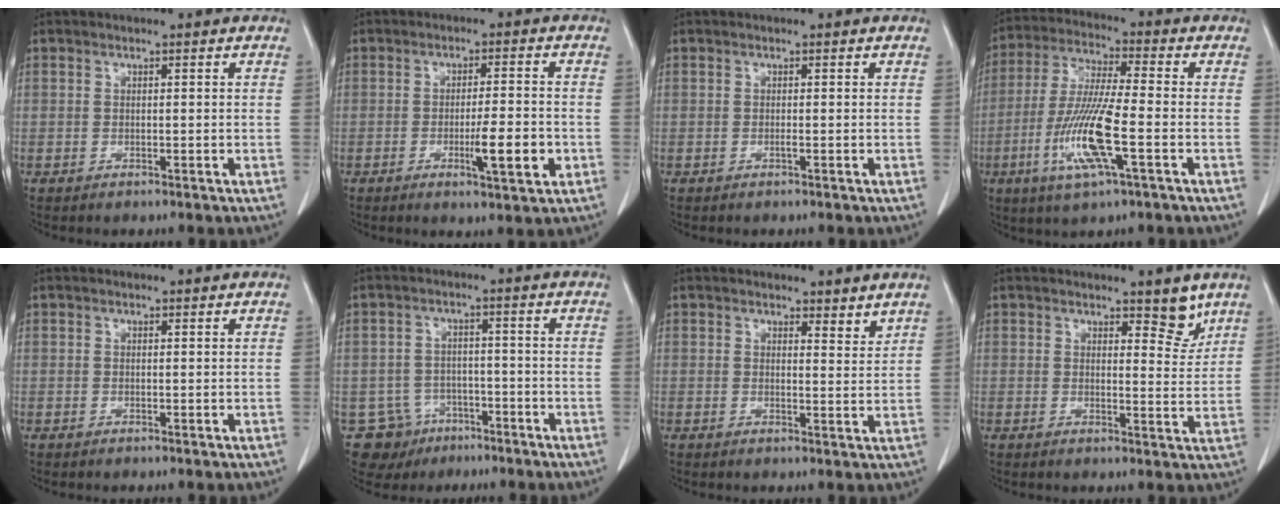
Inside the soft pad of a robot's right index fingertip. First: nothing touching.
{"total": 6.6, "force": [-2.0, 0.7, 6.2], "torque": [-0.097, -0.006, -0.026]}
{"total": 0.0}
{"total": 12.6, "force": [-4.0, 0.8, 11.9], "torque": [-0.247, -0.015, -0.079]}
{"total": 0.0}
{"total": 7.1, "force": [-4.0, 5.8, 0.2], "torque": [-0.003, 0.011, -0.056]}
{"total": 3.1, "force": [2.8, 1.0, 0.9], "torque": [-0.005, -0.012, 0.030]}
{"total": 4.2, "force": [3.2, 1.4, 2.3], "torque": [-0.017, -0.017, 0.041]}